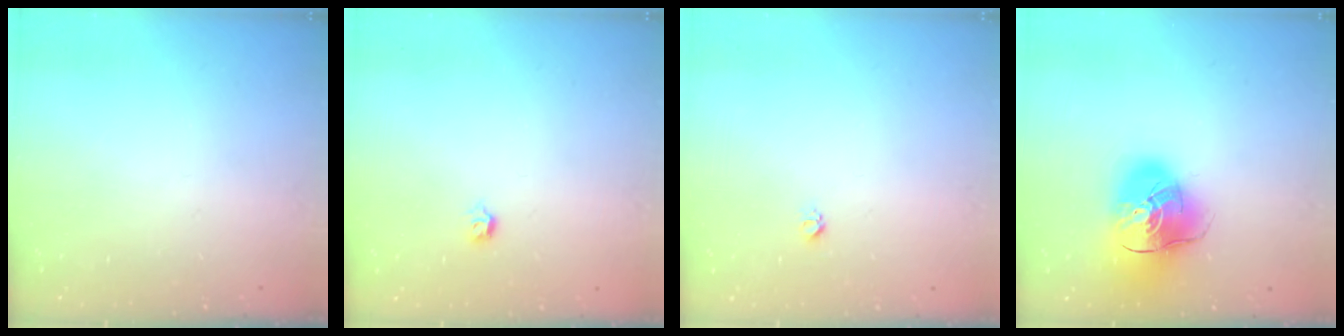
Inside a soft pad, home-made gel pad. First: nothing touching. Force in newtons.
{"total": 2.8, "press": 2.7, "slide": 0.8}
{"total": 3.0, "press": 2.9, "slide": 0.4}
{"total": 17.1, "press": 16.8, "slide": 2.9}